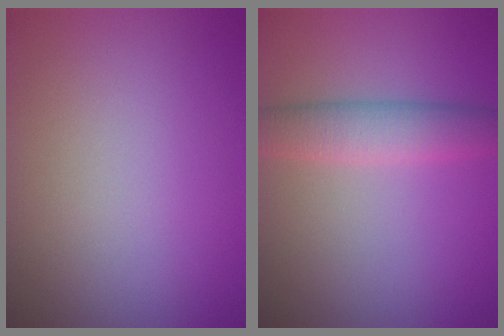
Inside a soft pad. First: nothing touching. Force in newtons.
{"total": 3.9, "press": 3.9, "slide": 0.1}